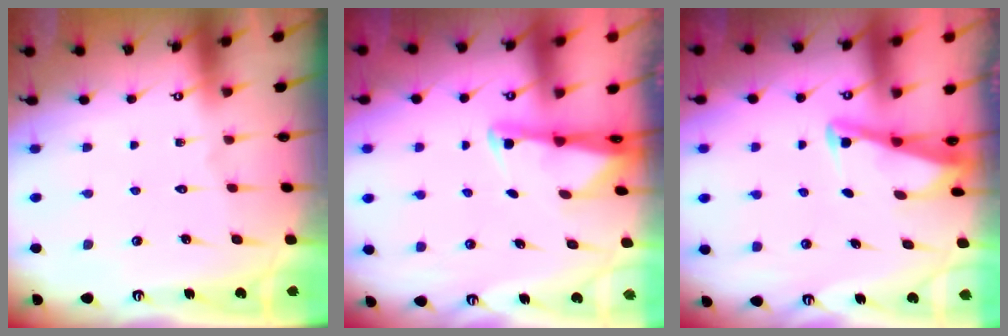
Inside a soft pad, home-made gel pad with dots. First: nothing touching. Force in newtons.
{"total": 2.0, "press": 2.0, "slide": 0.3}
{"total": 2.7, "press": 2.7, "slide": 0.3}